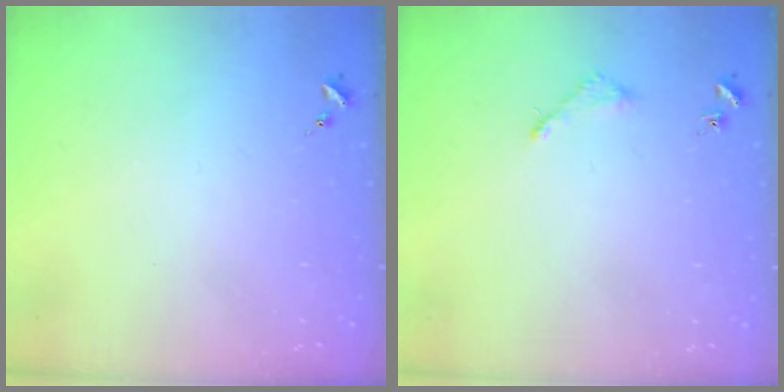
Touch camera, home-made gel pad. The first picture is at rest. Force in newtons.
{"total": 3.0, "press": 3.0, "slide": 0.4}